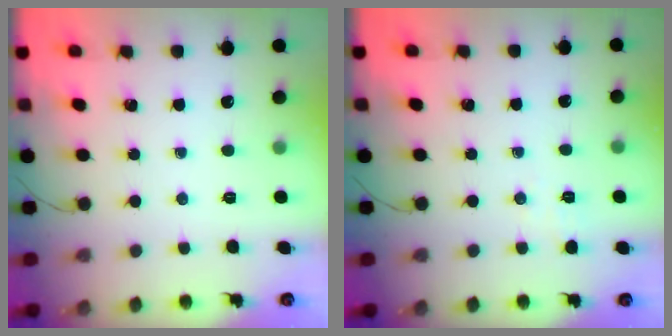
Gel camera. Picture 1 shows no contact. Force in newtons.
{"total": 1.3, "press": 0.5, "slide": 1.3}